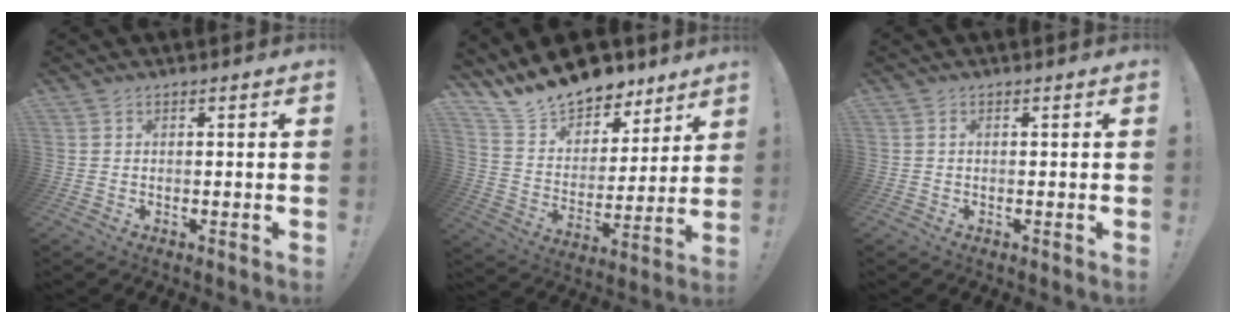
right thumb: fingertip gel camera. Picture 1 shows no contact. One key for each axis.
{"total": 15.8, "fx": 13.9, "fy": 6.6, "fz": 3.5, "tx": -0.072, "ty": -0.110, "tz": 0.252}
{"total": 0.0}